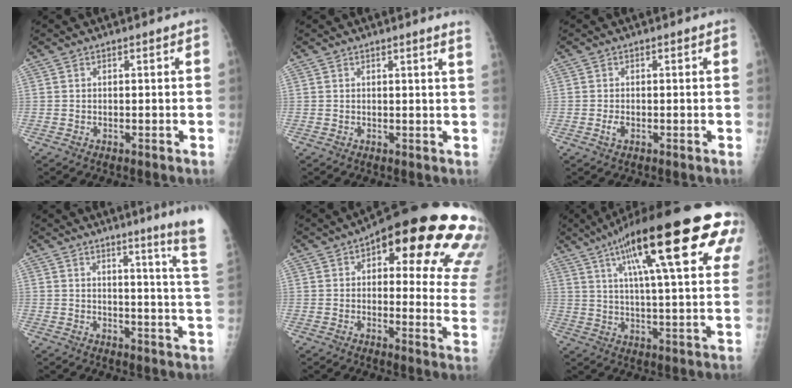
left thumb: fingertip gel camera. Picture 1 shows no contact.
{"total": 2.4, "force": [1.9, -0.7, 1.2], "torque": [-0.025, -0.014, 0.015]}
{"total": 1.4, "force": [-0.4, 0.9, 1.0], "torque": [-0.021, -0.002, -0.008]}
{"total": 13.3, "force": [9.8, -1.9, 8.8], "torque": [-0.106, -0.093, 0.104]}
{"total": 27.0, "force": [12.5, 9.4, 22.0], "torque": [-0.204, -0.008, 0.148]}
{"total": 28.6, "force": [13.3, 6.9, 24.3], "torque": [-0.349, 0.007, 0.197]}